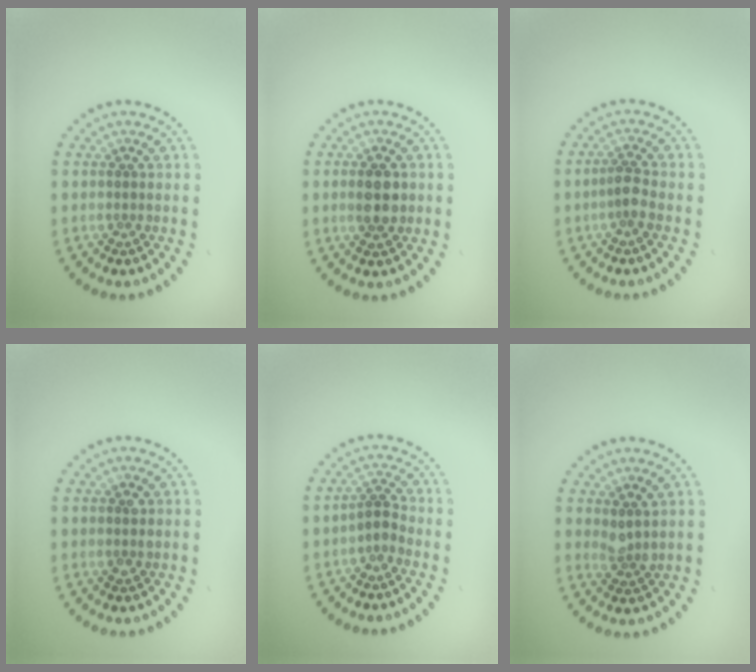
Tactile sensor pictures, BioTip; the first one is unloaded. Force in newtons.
{"total": 2.9, "press": 2.8, "slide": 0.3}
{"total": 1.8, "press": 1.4, "slide": 1.0}
{"total": 1.1, "press": 1.1, "slide": 0.2}
{"total": 1.6, "press": 1.1, "slide": 1.2}
{"total": 1.7, "press": 1.4, "slide": 0.8}